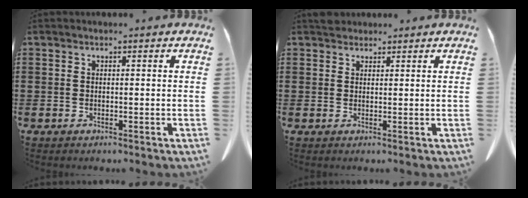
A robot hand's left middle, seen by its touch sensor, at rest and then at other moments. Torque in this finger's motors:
{"motor_torque": [0.08, 0.07, 0.00, 0.01]}